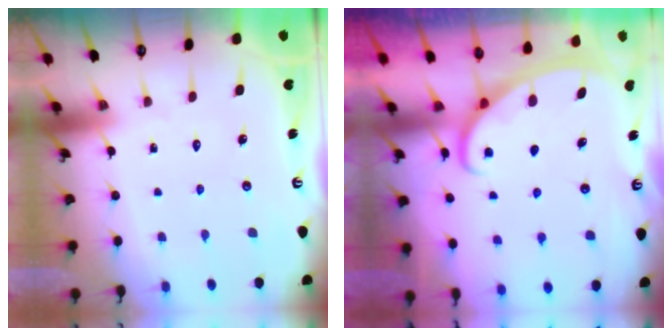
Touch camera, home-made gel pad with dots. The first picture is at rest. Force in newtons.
{"total": 2.8, "press": 2.8, "slide": 0.4}